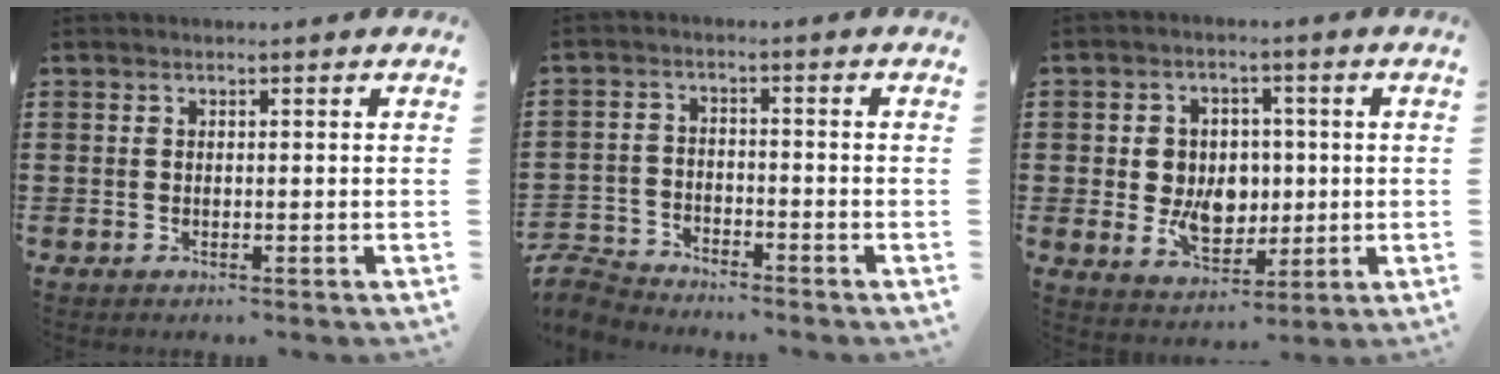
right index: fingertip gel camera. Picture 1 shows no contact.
{"total": 4.2, "force": [-4.1, 0.8, 0.2], "torque": [-0.030, -0.006, -0.092]}
{"total": 7.1, "force": [0.0, 5.7, 4.1], "torque": [-0.069, 0.009, -0.002]}